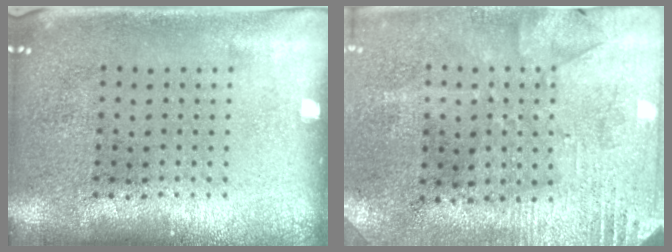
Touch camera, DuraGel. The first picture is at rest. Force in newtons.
{"total": 2.7, "press": 2.2, "slide": 1.5}